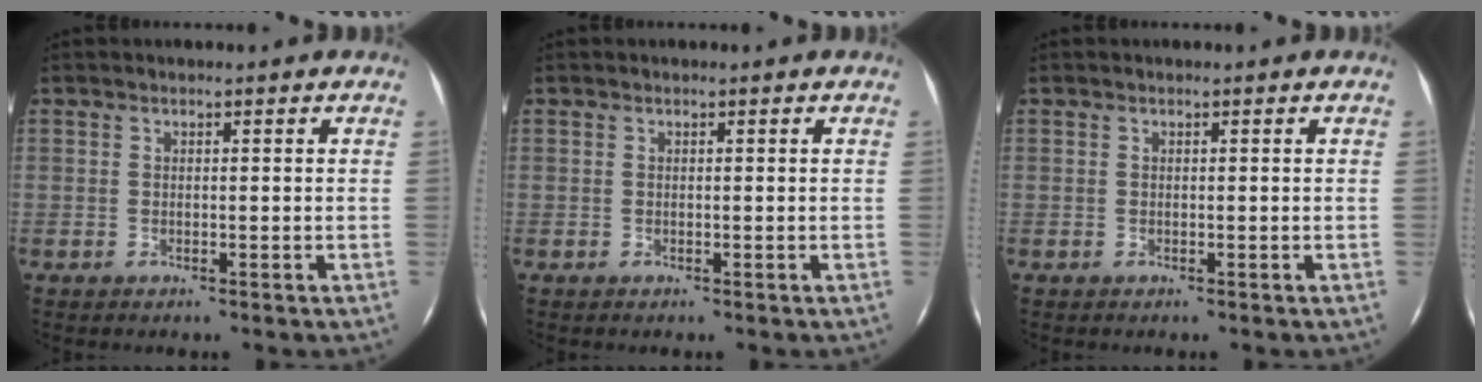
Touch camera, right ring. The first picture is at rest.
{"total": 0.0}
{"total": 0.0}